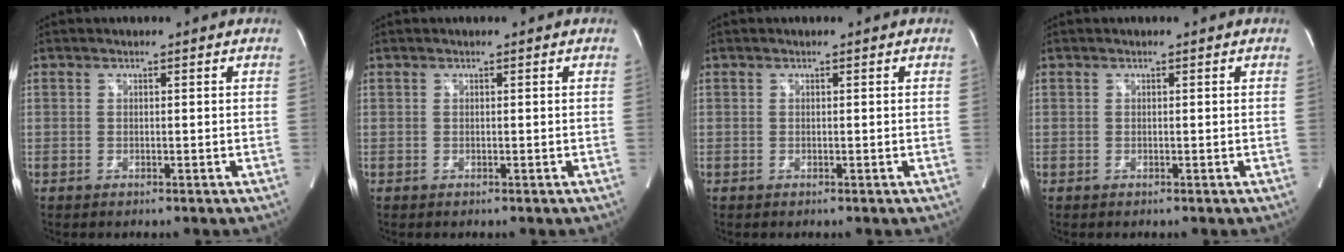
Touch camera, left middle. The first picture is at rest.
{"total": 0.0}
{"total": 0.0}
{"total": 0.0}